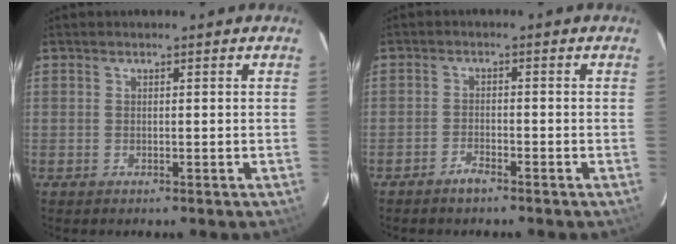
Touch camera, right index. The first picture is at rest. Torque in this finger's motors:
{"motor_torque": [0.06, -0.11, 0.04, 0.01]}